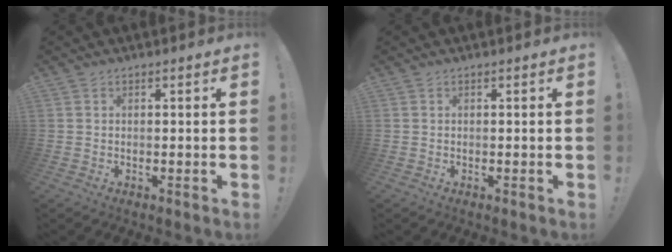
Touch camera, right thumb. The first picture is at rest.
{"total": 0.0}